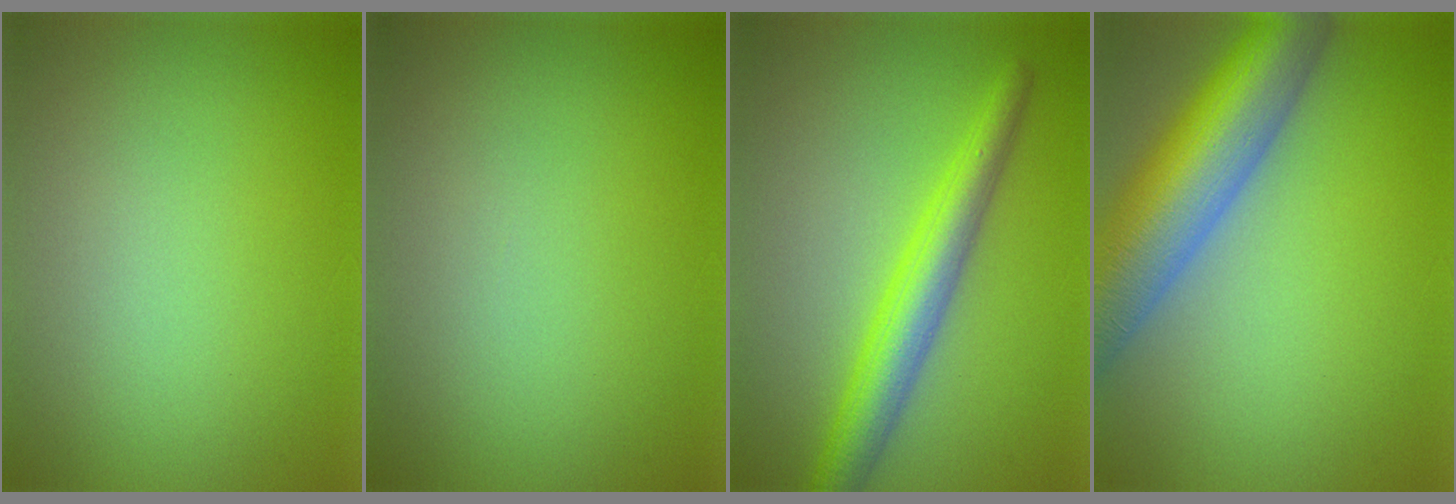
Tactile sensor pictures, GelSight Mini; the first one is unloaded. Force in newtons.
{"total": 0.0}
{"total": 4.5, "press": 4.5, "slide": 0.1}
{"total": 11.2, "press": 11.2, "slide": 0.6}